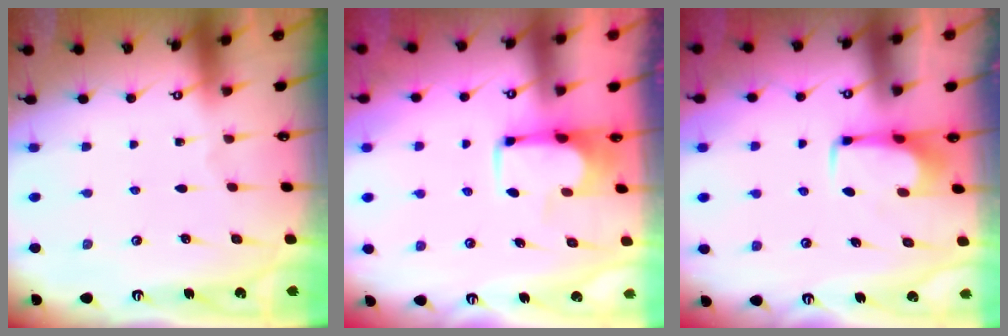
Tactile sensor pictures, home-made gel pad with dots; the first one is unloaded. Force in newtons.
{"total": 3.3, "press": 3.3, "slide": 0.4}
{"total": 1.6, "press": 1.5, "slide": 0.5}